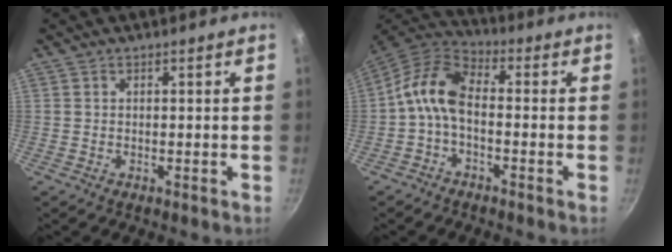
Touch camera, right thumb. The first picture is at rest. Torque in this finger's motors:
{"motor_torque": [0.40, 0.38, 0.21, -0.08, 0.39]}